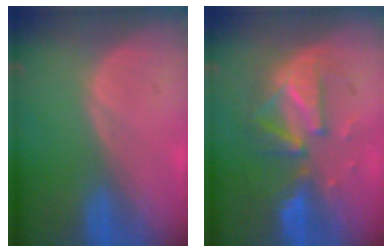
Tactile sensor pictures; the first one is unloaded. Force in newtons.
{"total": 8.4, "press": 8.4, "slide": 0.9}